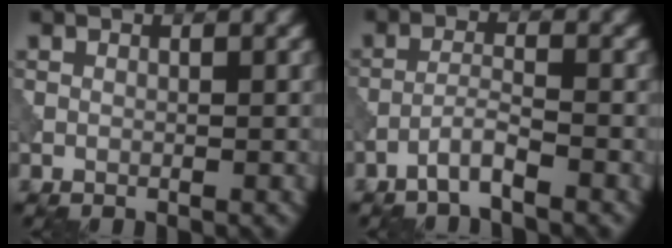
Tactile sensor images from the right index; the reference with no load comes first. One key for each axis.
{"total": 2.3, "fx": -1.7, "fy": 0.1, "fz": 1.5, "tx": -0.029, "ty": 0.009, "tz": -0.041}